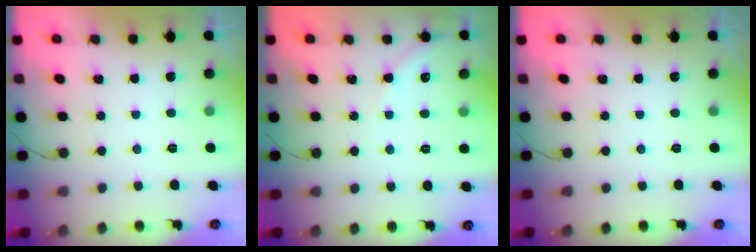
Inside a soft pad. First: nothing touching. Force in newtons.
{"total": 3.6, "press": 3.5, "slide": 0.5}
{"total": 0.0}